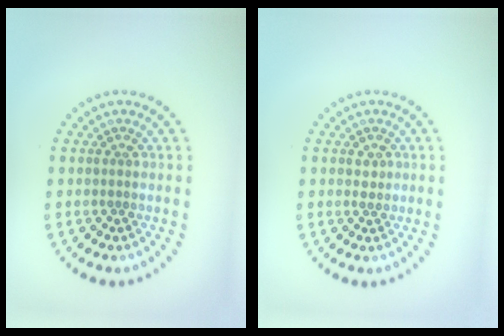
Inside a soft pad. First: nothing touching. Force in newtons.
{"total": 0.9, "press": 0.9, "slide": 0.3}